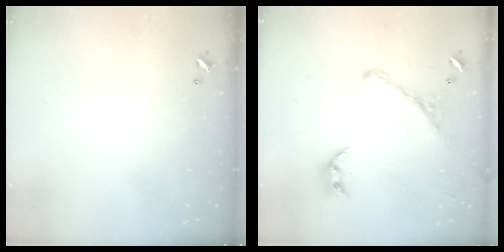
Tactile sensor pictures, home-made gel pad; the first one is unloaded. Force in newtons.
{"total": 2.9, "press": 2.5, "slide": 1.4}